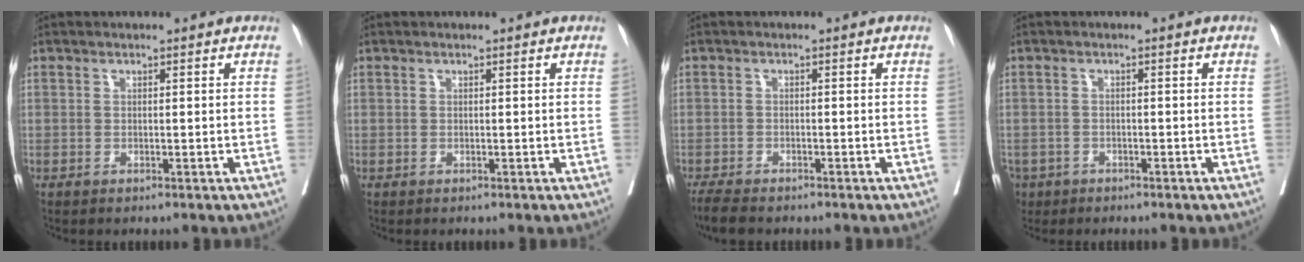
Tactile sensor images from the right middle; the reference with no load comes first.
{"total": 0.0}
{"total": 4.6, "force": [-3.9, 1.1, 2.2], "torque": [-0.039, -0.012, -0.065]}
{"total": 3.8, "force": [-2.7, 2.6, 0.6], "torque": [-0.011, 0.003, -0.046]}